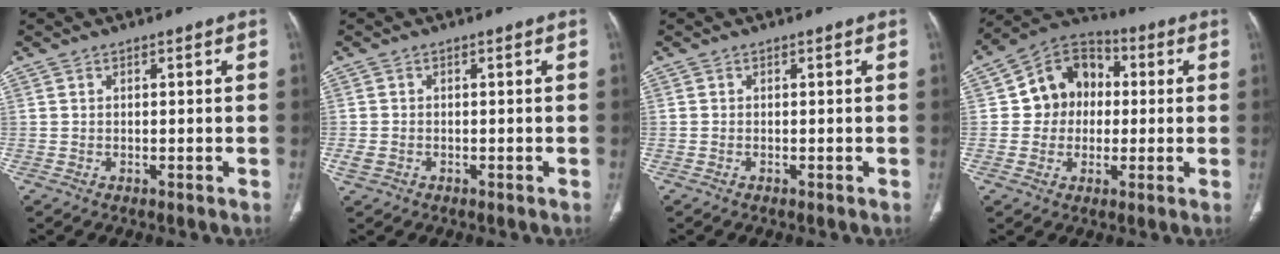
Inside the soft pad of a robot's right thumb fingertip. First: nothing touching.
{"total": 2.0, "force": [-0.7, 1.5, 1.0], "torque": [-0.026, 0.004, -0.011]}
{"total": 0.0}
{"total": 11.5, "force": [0.7, 10.0, 5.6], "torque": [-0.044, 0.024, 0.000]}